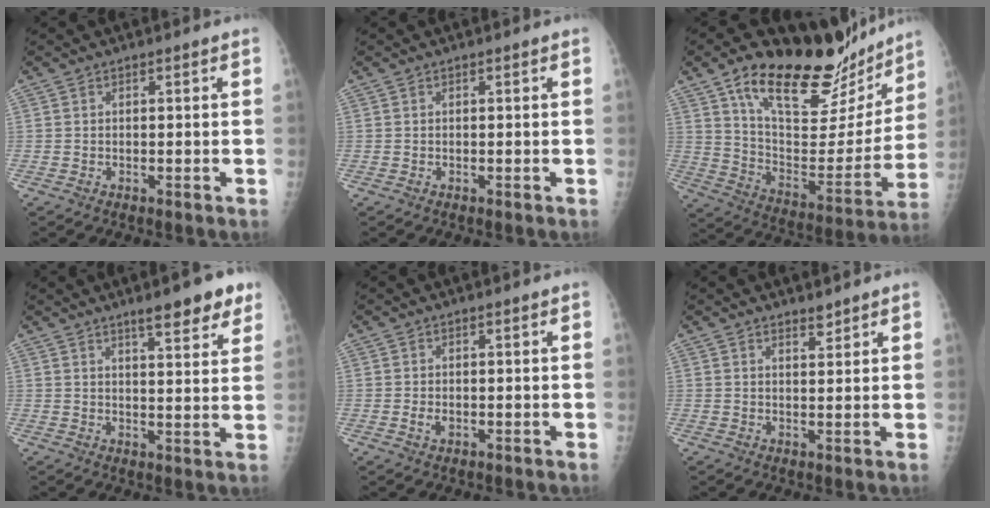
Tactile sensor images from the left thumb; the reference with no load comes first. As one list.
[{"total": 0.0}, {"total": 27.7, "force": [19.9, 11.2, 15.7], "torque": [-0.199, -0.072, 0.316]}, {"total": 8.9, "force": [6.1, 2.0, 6.2], "torque": [-0.065, -0.030, 0.083]}, {"total": 1.4, "force": [-0.1, 1.0, 1.1], "torque": [-0.019, -0.002, -0.002]}, {"total": 2.0, "force": [1.8, 0.6, 0.6], "torque": [0.000, -0.015, 0.029]}]